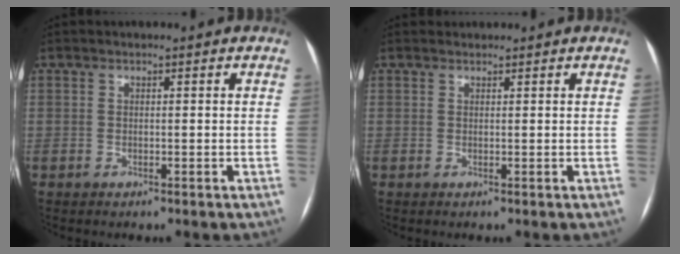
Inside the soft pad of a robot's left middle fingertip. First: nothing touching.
{"total": 0.8, "force": [0.8, 0.3, -0.1], "torque": [-0.003, 0.013, 0.014]}